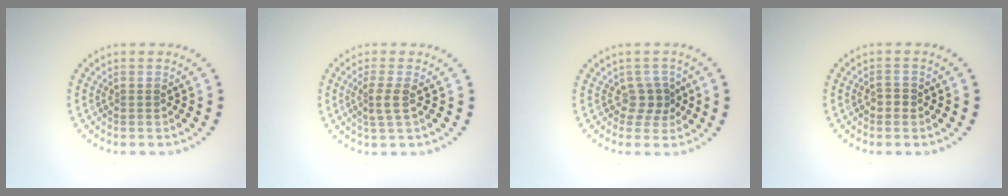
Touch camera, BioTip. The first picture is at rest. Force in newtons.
{"total": 1.8, "press": 1.4, "slide": 1.1}
{"total": 1.6, "press": 1.2, "slide": 1.1}
{"total": 1.0, "press": 0.9, "slide": 0.4}